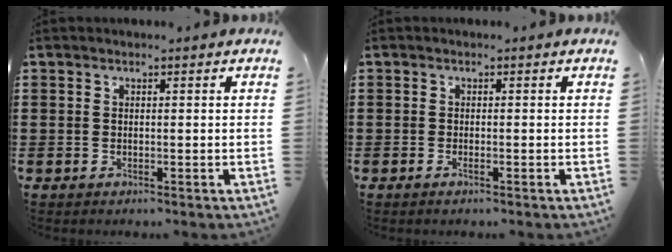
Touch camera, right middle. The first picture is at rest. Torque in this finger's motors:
{"motor_torque": [-0.65, 0.18, 0.07, -0.01]}